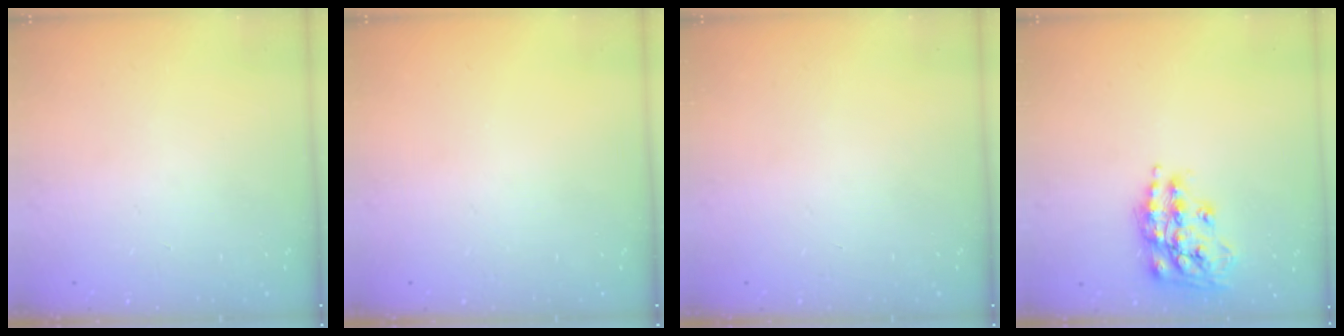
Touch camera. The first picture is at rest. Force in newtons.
{"total": 0.0}
{"total": 0.0}
{"total": 14.8, "press": 14.7, "slide": 1.5}